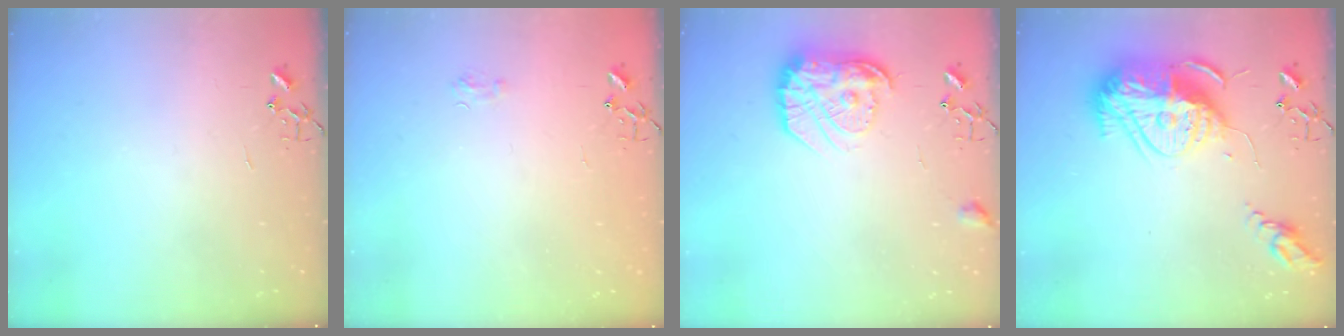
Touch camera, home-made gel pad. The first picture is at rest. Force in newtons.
{"total": 5.5, "press": 5.4, "slide": 0.8}
{"total": 16.2, "press": 16.2, "slide": 1.2}
{"total": 18.8, "press": 18.7, "slide": 1.9}